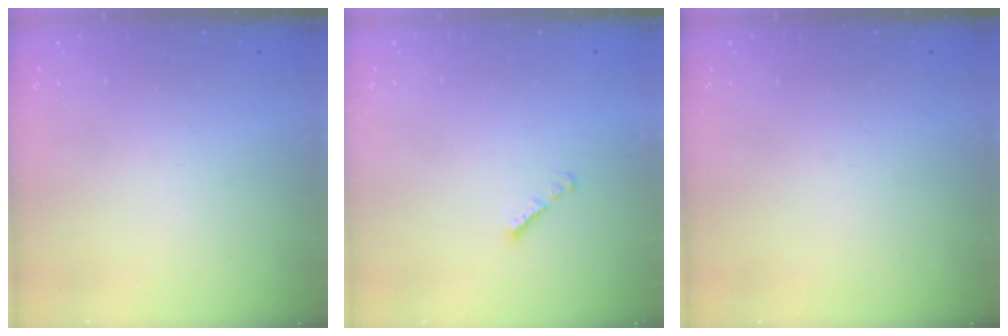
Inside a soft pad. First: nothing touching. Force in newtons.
{"total": 1.3, "press": 1.1, "slide": 0.6}
{"total": 0.0}